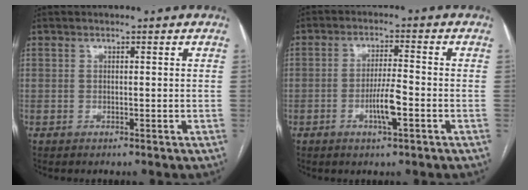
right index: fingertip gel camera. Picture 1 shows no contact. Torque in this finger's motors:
{"motor_torque": [1.26, 0.36, 0.61, 0.15]}